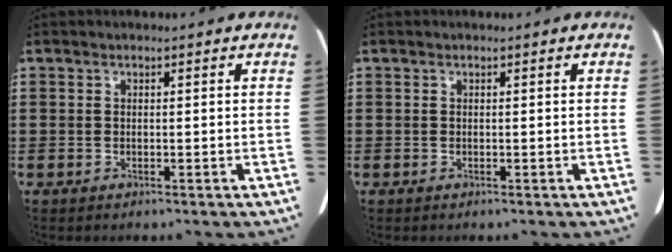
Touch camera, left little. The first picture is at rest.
{"total": 0.0}